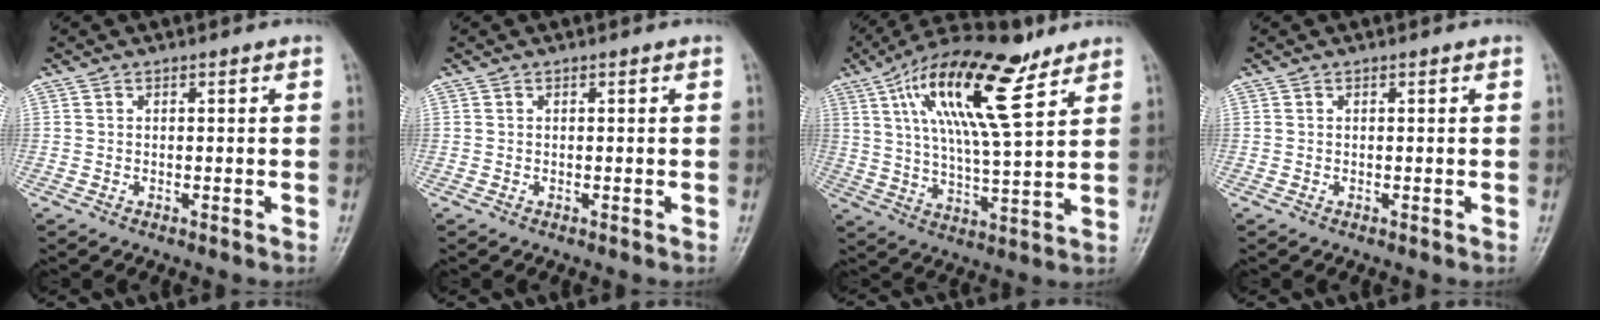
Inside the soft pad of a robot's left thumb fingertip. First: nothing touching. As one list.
[{"total": 0.0}, {"total": 18.5, "force": [9.6, 5.7, 14.7], "torque": [-0.246, -0.024, 0.168]}, {"total": 0.0}]